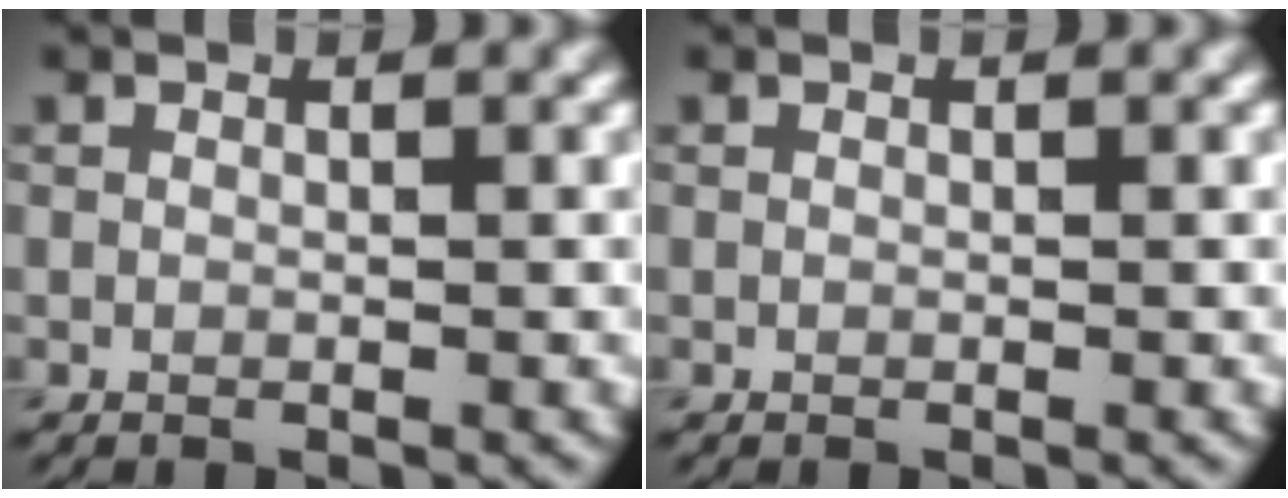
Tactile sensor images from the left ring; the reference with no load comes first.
{"total": 0.0}